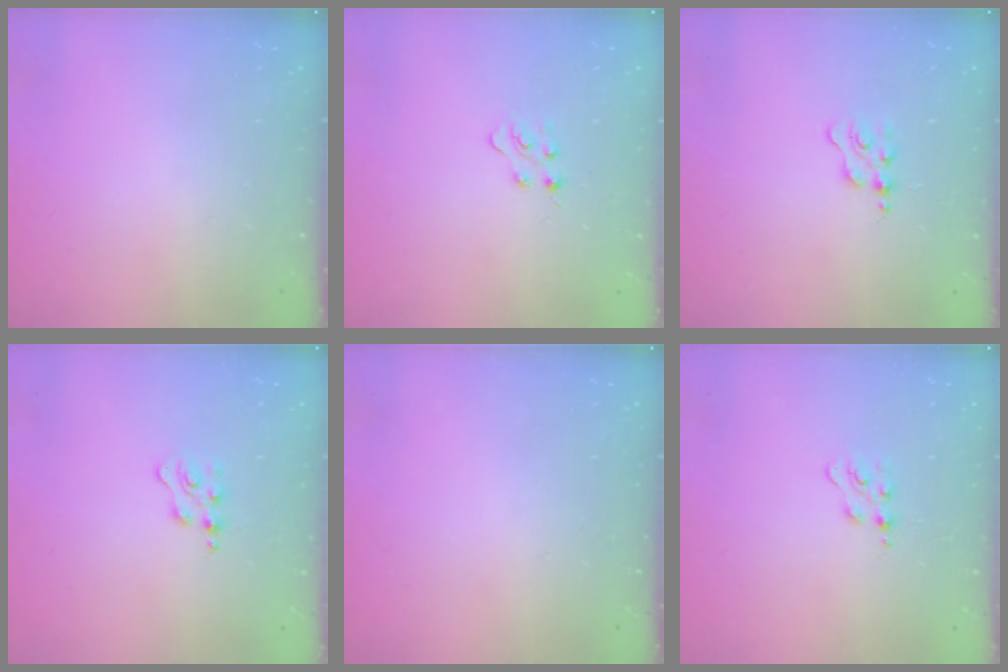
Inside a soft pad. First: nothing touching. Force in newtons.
{"total": 2.9, "press": 2.9, "slide": 0.3}
{"total": 1.3, "press": 1.3, "slide": 0.2}
{"total": 2.2, "press": 2.2, "slide": 0.4}
{"total": 0.0}
{"total": 3.6, "press": 3.6, "slide": 0.5}